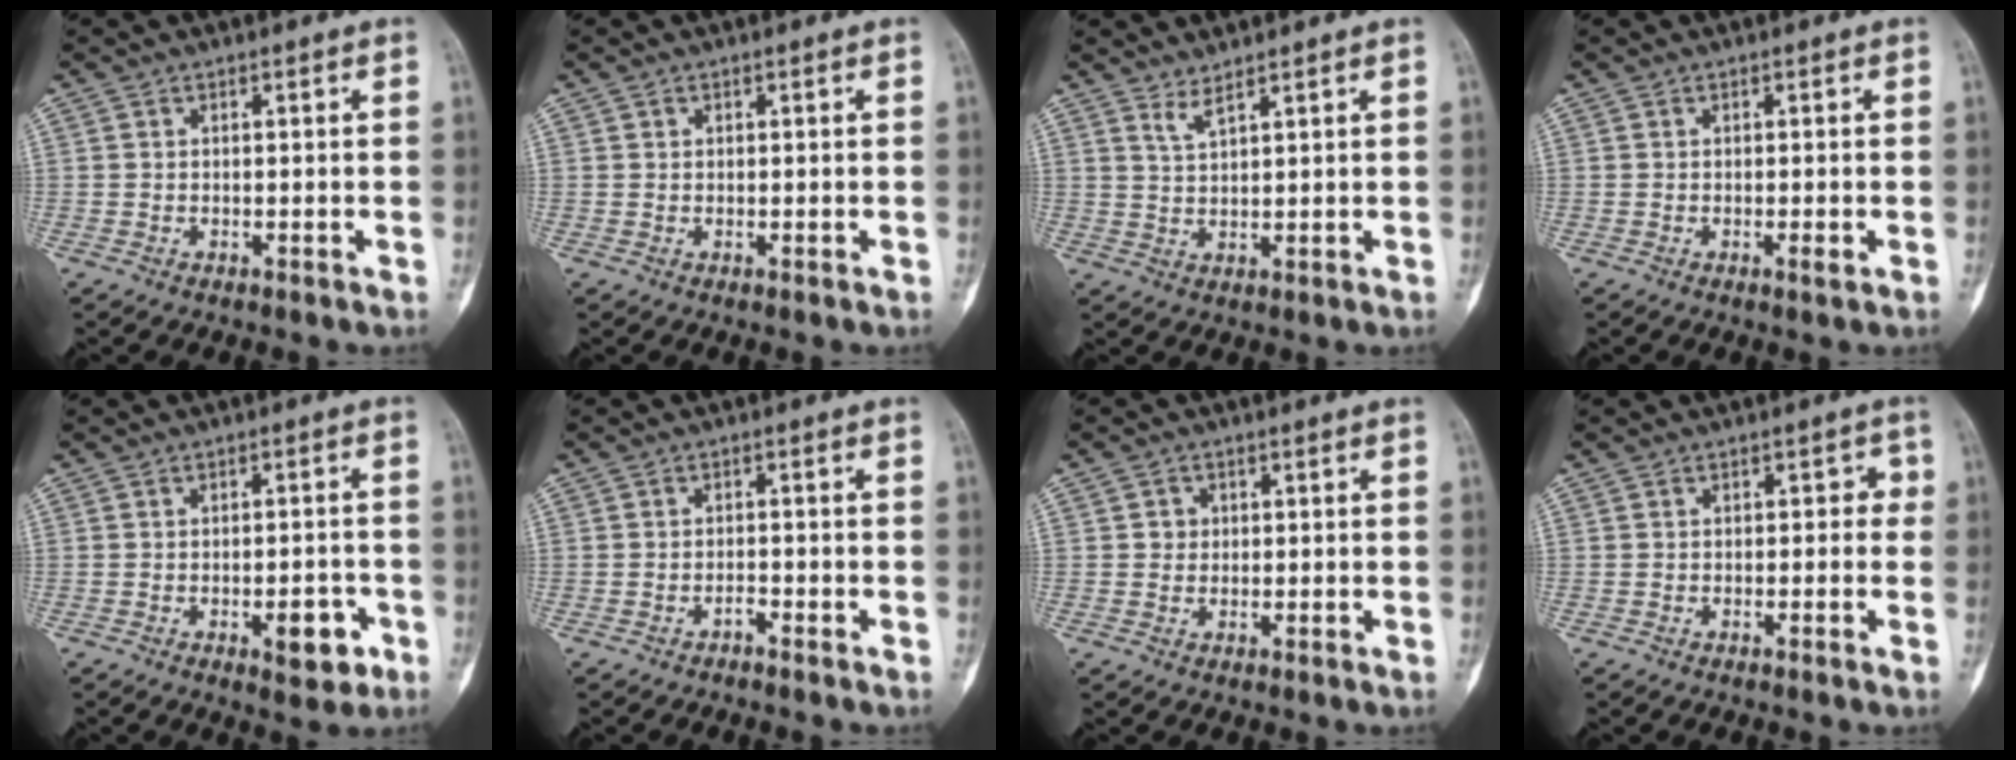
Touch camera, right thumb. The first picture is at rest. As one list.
[{"total": 0.6, "force": [0.3, 0.5, 0.1], "torque": [0.002, 0.000, 0.004]}, {"total": 2.6, "force": [2.2, 0.4, 1.4], "torque": [-0.029, -0.024, 0.049]}, {"total": 0.9, "force": [-0.3, 0.1, 0.9], "torque": [-0.015, -0.004, -0.003]}, {"total": 6.0, "force": [-2.6, 2.6, 4.8], "torque": [-0.046, 0.011, -0.028]}, {"total": 1.0, "force": [-0.9, 0.4, 0.2], "torque": [-0.003, 0.008, -0.019]}, {"total": 2.0, "force": [0.4, 1.9, 0.6], "torque": [0.002, 0.002, 0.004]}, {"total": 1.8, "force": [0.0, 1.3, 1.3], "torque": [0.009, 0.010, -0.011]}]